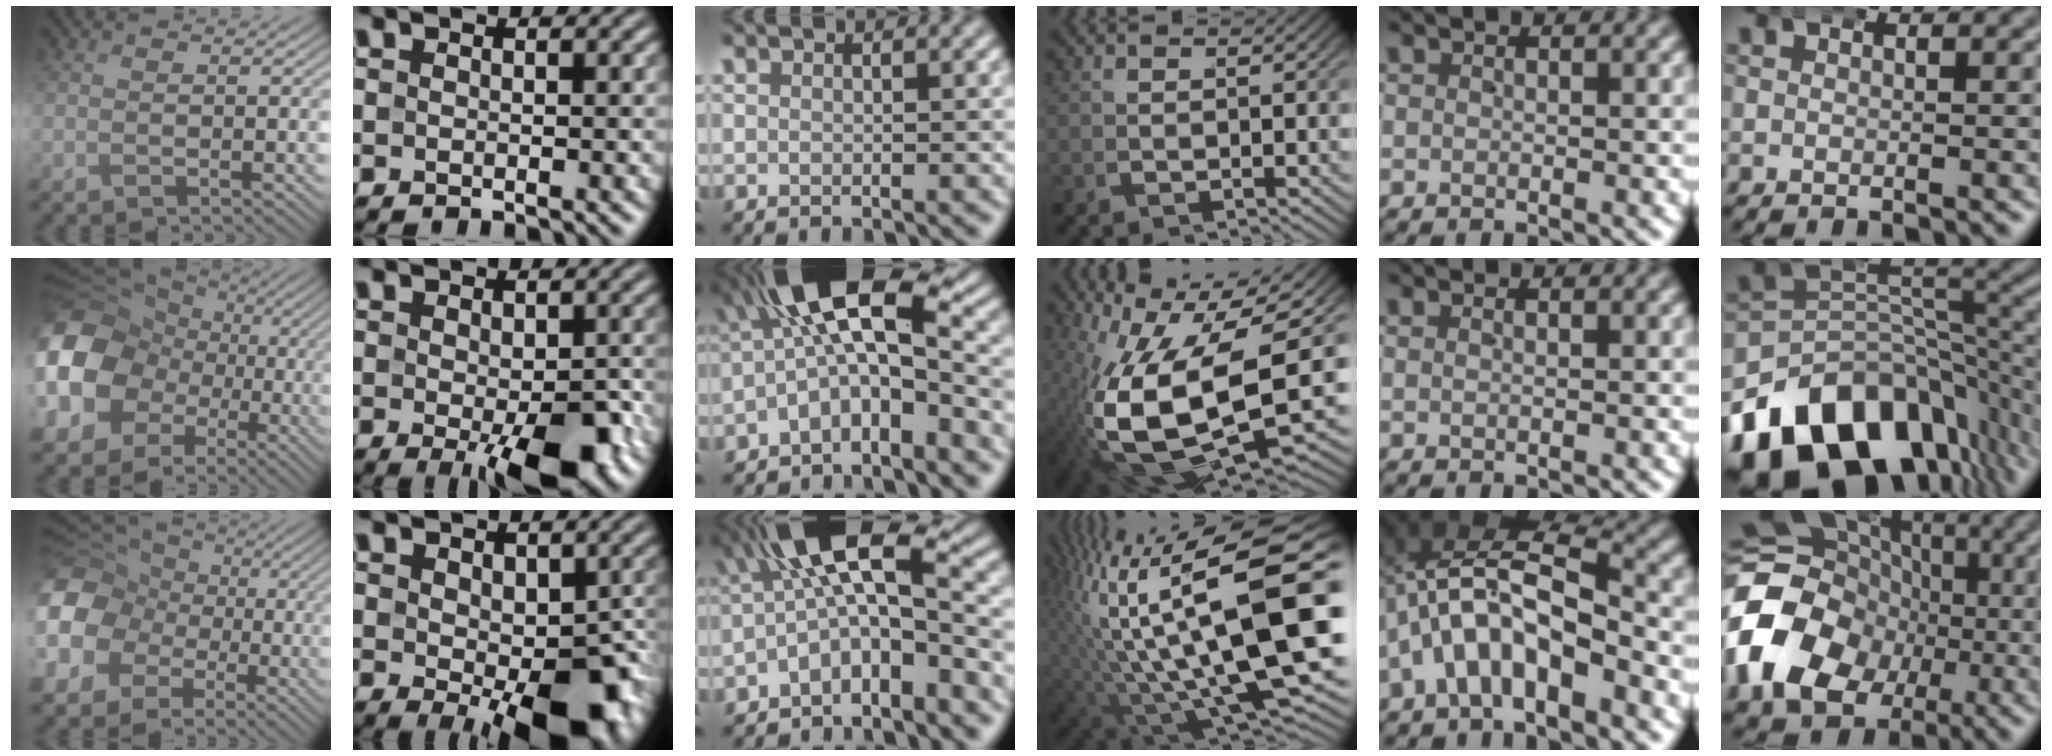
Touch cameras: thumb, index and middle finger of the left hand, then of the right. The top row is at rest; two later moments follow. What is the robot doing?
{"motion": "wrap", "object": "arm wrap"}